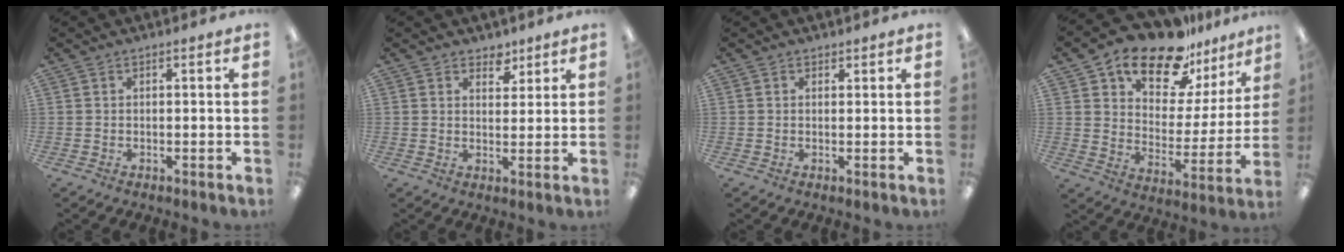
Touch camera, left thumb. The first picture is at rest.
{"total": 4.3, "force": [3.1, 2.9, 0.8], "torque": [-0.003, -0.016, 0.054]}
{"total": 1.0, "force": [0.7, 0.7, 0.0], "torque": [0.001, 0.003, 0.012]}
{"total": 19.0, "force": [14.8, 8.9, 7.9], "torque": [-0.137, -0.106, 0.259]}